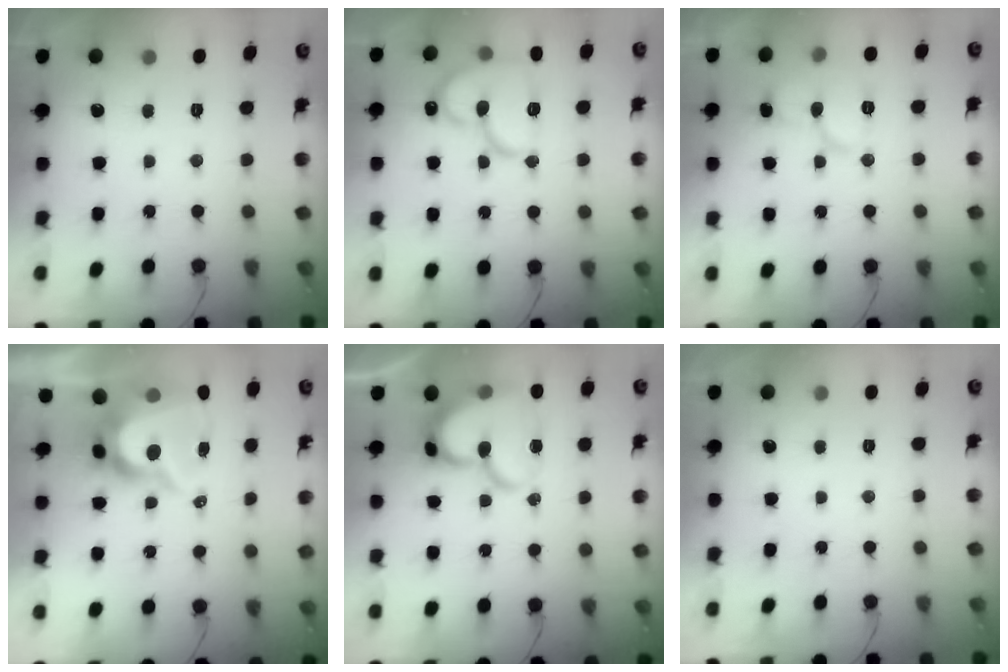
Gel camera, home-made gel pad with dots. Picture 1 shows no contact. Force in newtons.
{"total": 15.6, "press": 15.5, "slide": 1.8}
{"total": 9.9, "press": 9.9, "slide": 0.8}
{"total": 10.2, "press": 10.2, "slide": 0.7}
{"total": 16.8, "press": 16.7, "slide": 1.9}
{"total": 0.0}